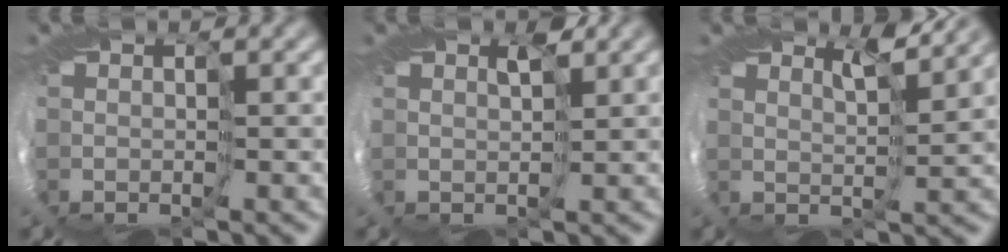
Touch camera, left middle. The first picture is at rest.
{"total": 1.2, "force": [1.1, 0.2, 0.5], "torque": [-0.010, 0.007, 0.008]}
{"total": 2.5, "force": [2.4, 0.0, 0.5], "torque": [-0.010, 0.009, 0.023]}